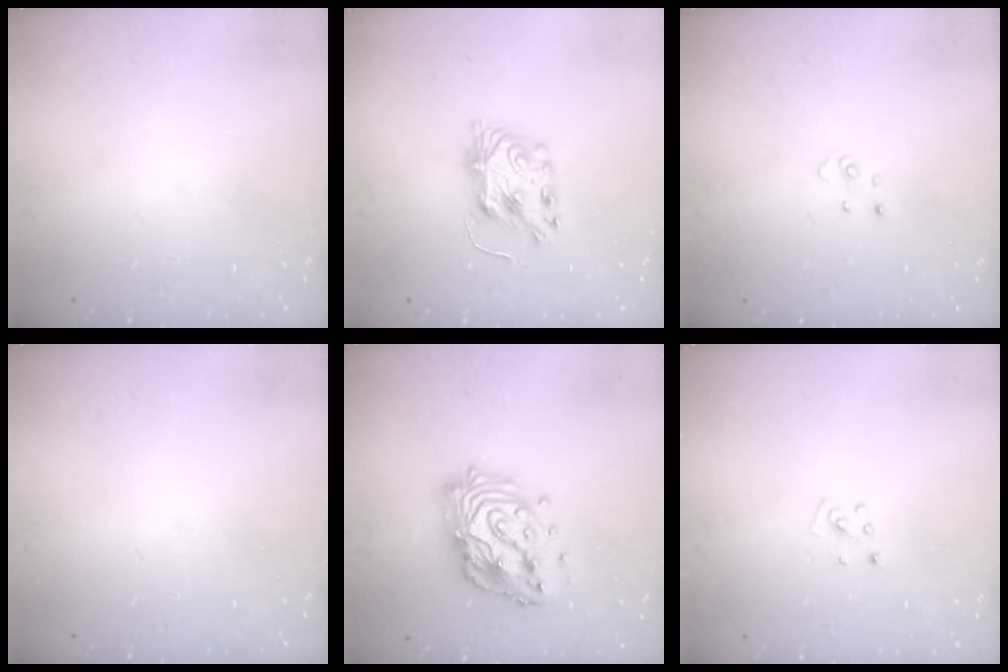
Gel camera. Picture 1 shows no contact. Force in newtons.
{"total": 7.9, "press": 7.9, "slide": 0.5}
{"total": 2.7, "press": 2.7, "slide": 0.3}
{"total": 0.0}
{"total": 18.2, "press": 18.1, "slide": 1.5}
{"total": 3.7, "press": 3.7, "slide": 0.4}